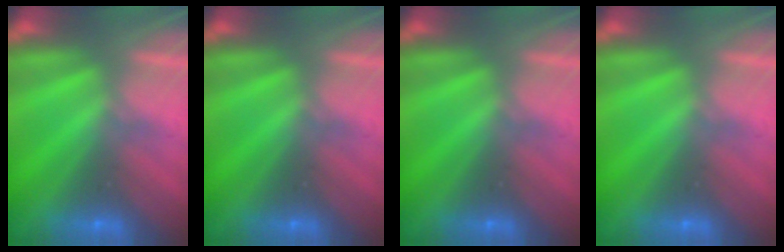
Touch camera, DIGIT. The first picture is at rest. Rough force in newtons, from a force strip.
{"total": 0.0}
{"total": 0.0}
{"total": 0.0}